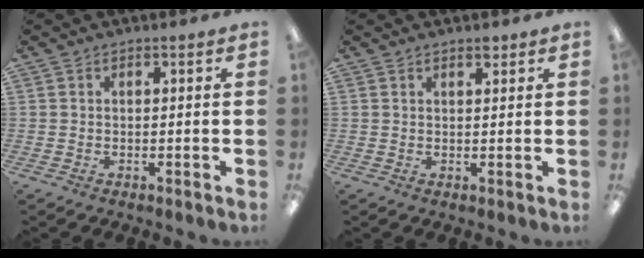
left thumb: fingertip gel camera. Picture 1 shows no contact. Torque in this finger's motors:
{"motor_torque": [-0.05, 0.02, -0.35, -0.06, 0.02]}